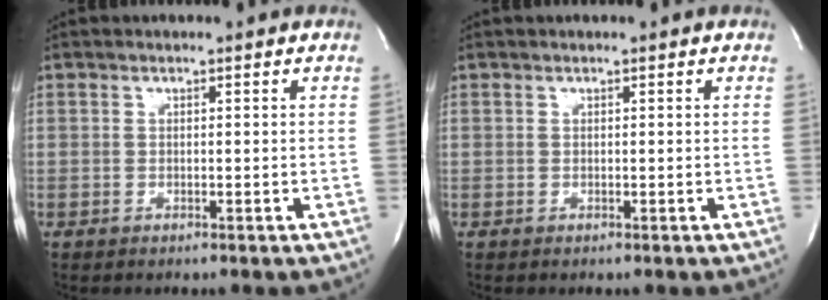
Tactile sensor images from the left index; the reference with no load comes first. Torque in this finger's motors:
{"motor_torque": [0.50, -0.42, 0.00, 0.02]}